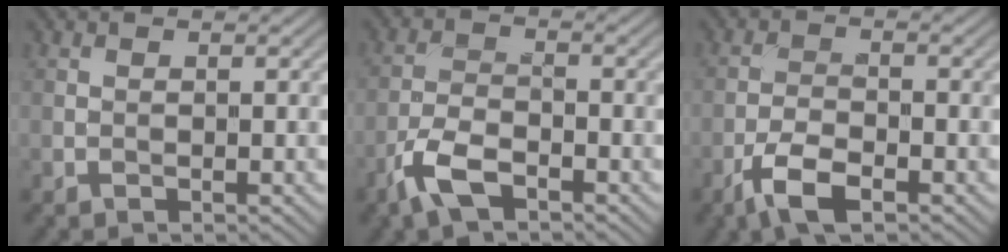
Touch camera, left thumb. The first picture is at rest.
{"total": 5.6, "force": [-3.6, 2.1, 3.6], "torque": [-0.084, -0.003, -0.082]}
{"total": 5.2, "force": [-3.3, 1.8, 3.6], "torque": [-0.076, -0.002, -0.069]}